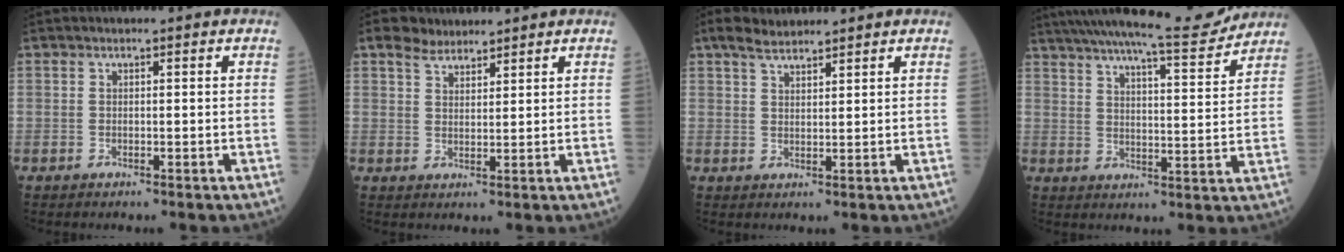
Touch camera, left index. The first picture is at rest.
{"total": 3.3, "force": [2.7, 1.6, 1.0], "torque": [-0.029, 0.011, 0.052]}
{"total": 3.3, "force": [2.8, 1.0, 1.4], "torque": [-0.036, 0.010, 0.054]}
{"total": 15.1, "force": [14.0, 0.3, 5.6], "torque": [-0.096, -0.020, 0.199]}